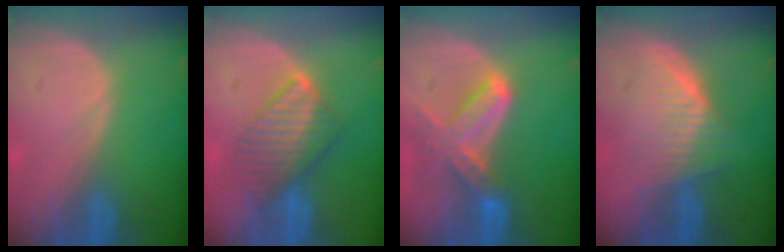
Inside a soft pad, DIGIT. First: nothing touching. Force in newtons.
{"total": 6.5, "press": 6.5, "slide": 0.6}
{"total": 7.1, "press": 6.6, "slide": 2.8}
{"total": 6.5, "press": 6.2, "slide": 1.8}